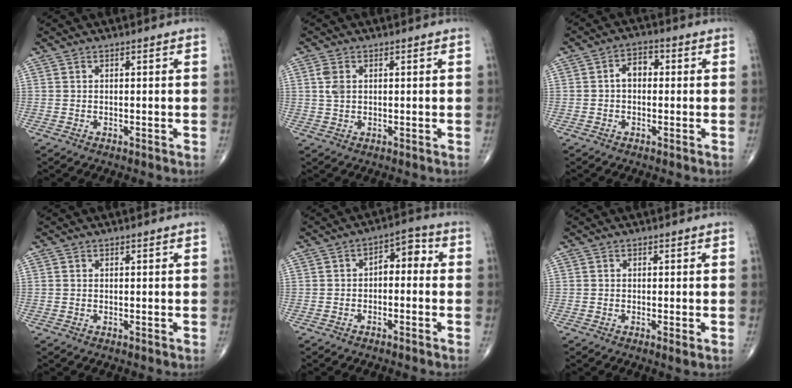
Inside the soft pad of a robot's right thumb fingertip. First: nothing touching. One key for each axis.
{"total": 2.8, "fx": 0.7, "fy": 1.8, "fz": 2.0, "tx": -0.043, "ty": 0.001, "tz": 0.015}
{"total": 4.0, "fx": 0.0, "fy": 2.8, "fz": 2.9, "tx": -0.036, "ty": 0.019, "tz": -0.008}
{"total": 0.0}
{"total": 5.0, "fx": -0.4, "fy": 3.0, "fz": 3.9, "tx": -0.033, "ty": 0.037, "tz": -0.015}
{"total": 1.3, "fx": -0.3, "fy": 0.1, "fz": 1.2, "tx": -0.028, "ty": -0.007, "tz": -0.009}